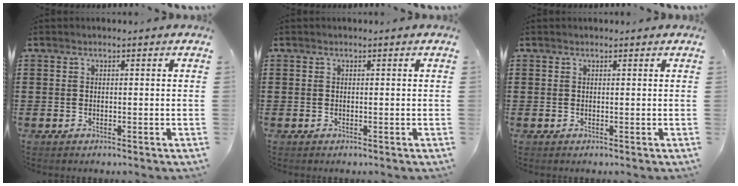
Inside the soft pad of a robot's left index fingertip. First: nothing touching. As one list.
[{"total": 0.0}, {"total": 0.0}]